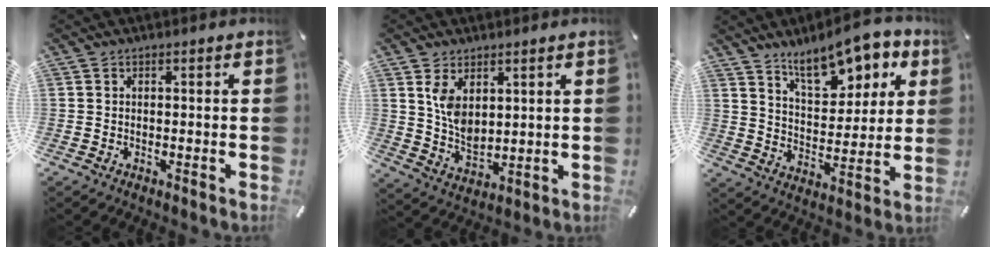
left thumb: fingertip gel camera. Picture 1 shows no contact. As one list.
[{"total": 7.1, "force": [3.3, 4.4, 4.5], "torque": [-0.102, -0.018, 0.060]}, {"total": 14.4, "force": [10.2, 6.6, 7.6], "torque": [-0.111, -0.058, 0.175]}]